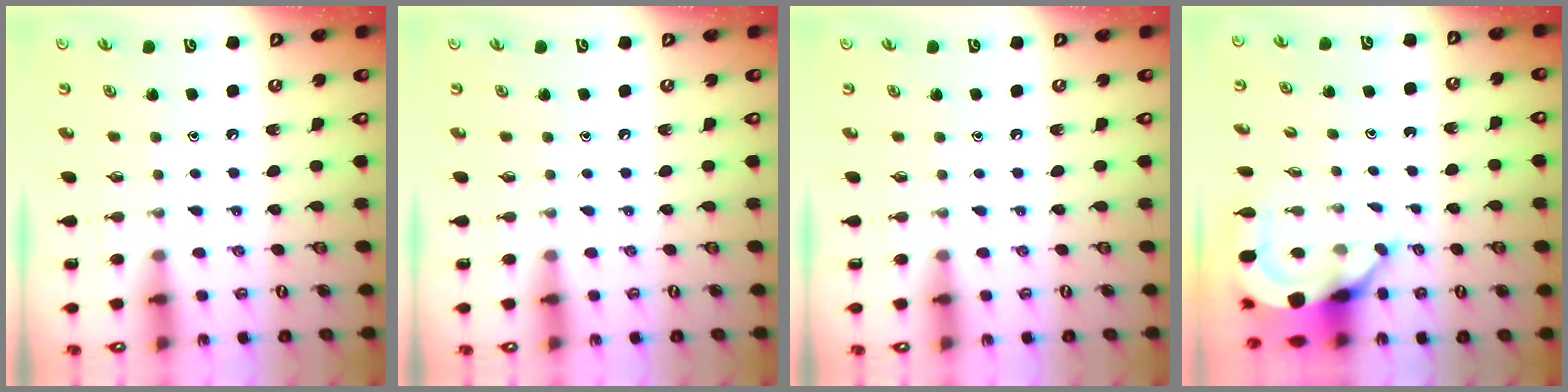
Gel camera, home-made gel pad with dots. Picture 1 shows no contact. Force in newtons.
{"total": 0.0}
{"total": 0.0}
{"total": 6.0, "press": 6.0, "slide": 0.5}